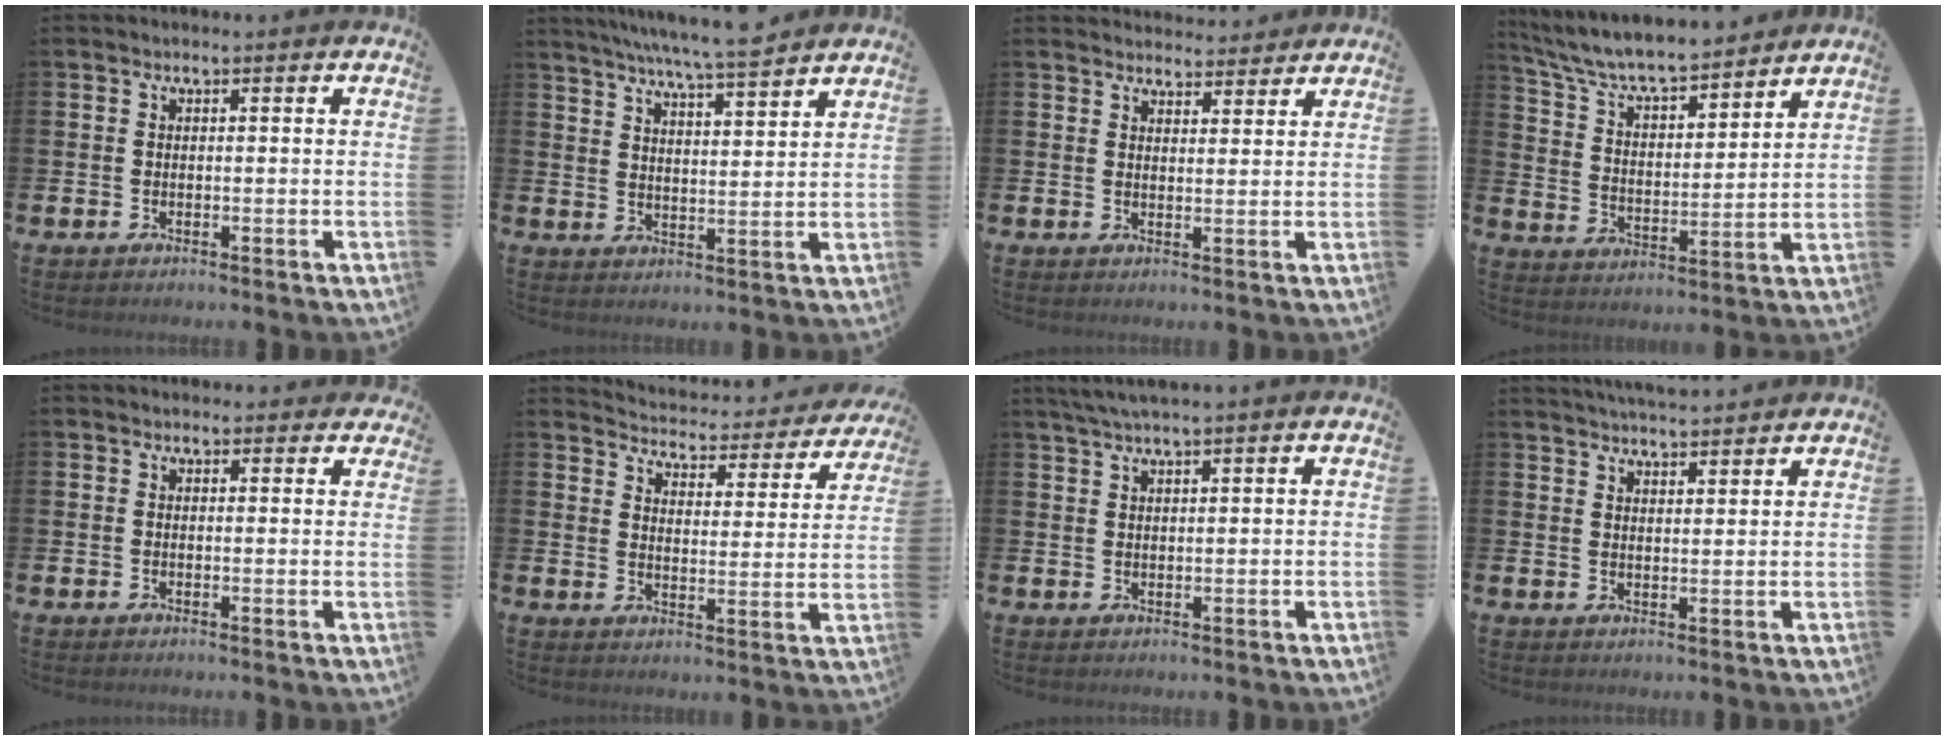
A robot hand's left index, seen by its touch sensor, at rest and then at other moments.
{"total": 6.7, "force": [6.4, -0.5, 2.0], "torque": [-0.056, -0.037, 0.113]}
{"total": 3.3, "force": [3.3, 0.7, -0.2], "torque": [0.004, -0.020, 0.058]}
{"total": 7.6, "force": [7.3, 1.1, 2.0], "torque": [-0.080, -0.057, 0.127]}
{"total": 1.1, "force": [0.8, 0.7, 0.1], "torque": [0.004, 0.007, 0.013]}
{"total": 4.3, "force": [4.3, 0.7, 0.5], "torque": [-0.030, -0.041, 0.067]}
{"total": 2.5, "force": [2.0, -0.1, 1.5], "torque": [-0.039, 0.004, 0.038]}
{"total": 4.2, "force": [4.2, 0.0, 0.1], "torque": [-0.012, -0.020, 0.076]}